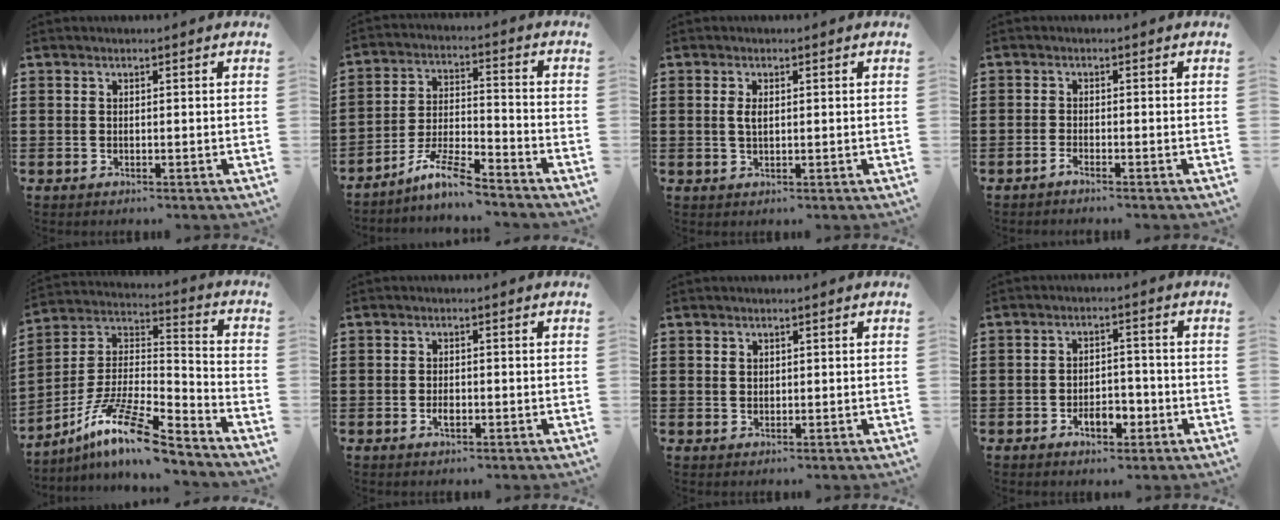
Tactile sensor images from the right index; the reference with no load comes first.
{"total": 8.0, "force": [-6.9, 0.6, 4.1], "torque": [-0.092, -0.003, -0.134]}
{"total": 2.1, "force": [0.3, 0.9, 1.8], "torque": [-0.039, 0.005, 0.003]}
{"total": 1.4, "force": [-1.3, -0.3, 0.4], "torque": [-0.009, -0.004, -0.024]}
{"total": 12.5, "force": [-9.5, 1.6, 7.8], "torque": [-0.159, 0.007, -0.188]}
{"total": 1.7, "force": [-0.6, 0.6, 1.5], "torque": [-0.030, -0.004, -0.009]}
{"total": 1.1, "force": [0.6, 0.9, 0.2], "torque": [-0.006, 0.003, 0.013]}
{"total": 5.0, "force": [-2.1, 2.8, 3.6], "torque": [-0.051, 0.007, -0.038]}